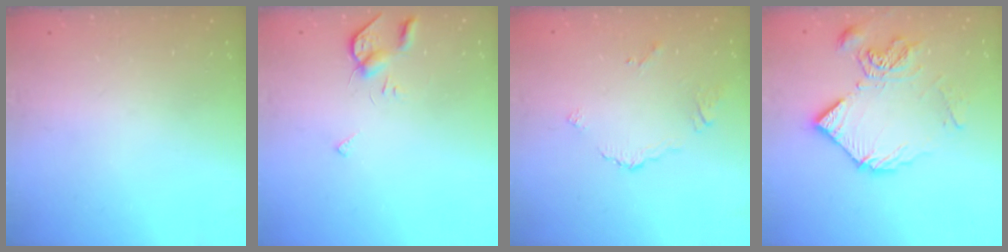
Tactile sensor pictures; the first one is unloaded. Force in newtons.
{"total": 5.5, "press": 5.4, "slide": 0.7}
{"total": 3.9, "press": 3.9, "slide": 0.3}
{"total": 11.0, "press": 11.0, "slide": 1.2}